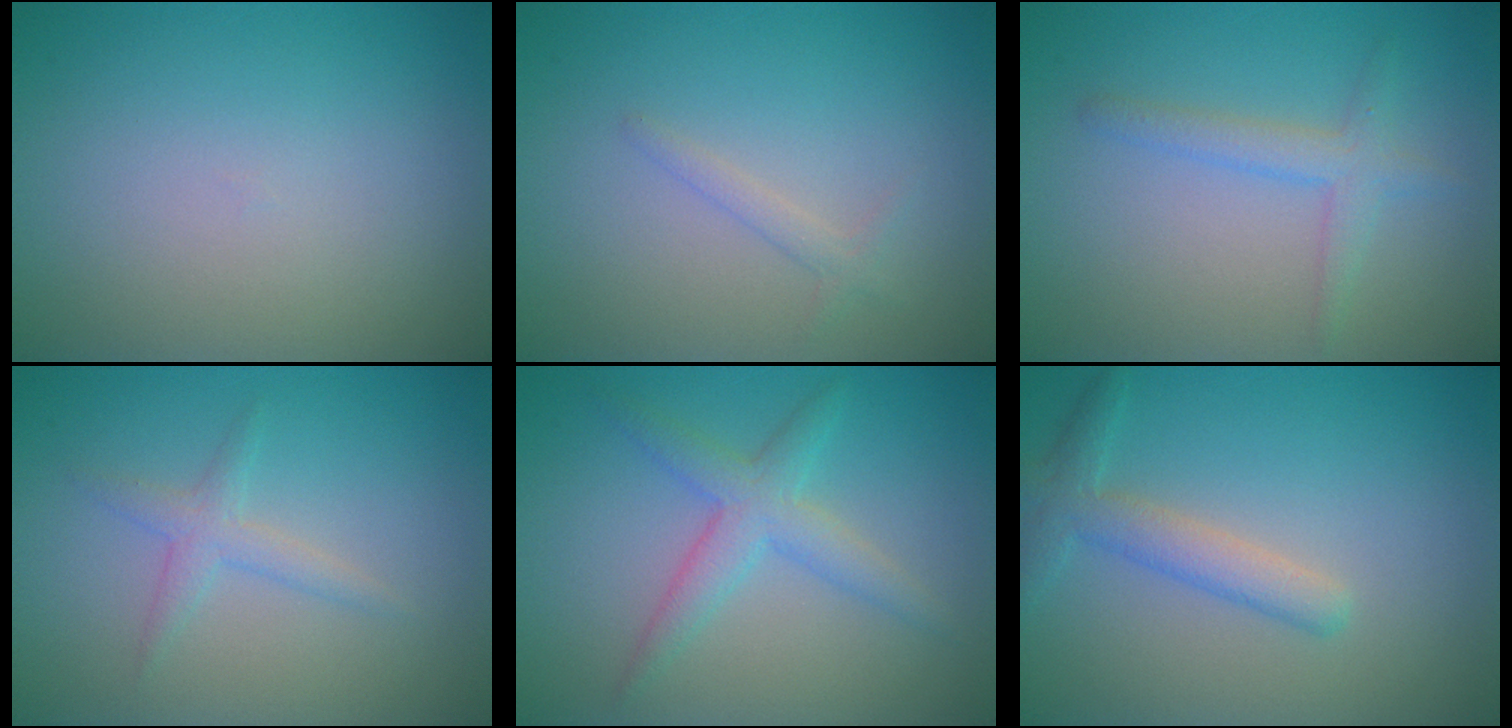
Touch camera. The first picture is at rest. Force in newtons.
{"total": 1.0, "press": 1.0, "slide": 0.0}
{"total": 2.3, "press": 2.3, "slide": 0.1}
{"total": 1.8, "press": 1.8, "slide": 0.1}
{"total": 3.1, "press": 3.1, "slide": 0.1}
{"total": 2.9, "press": 2.9, "slide": 0.1}